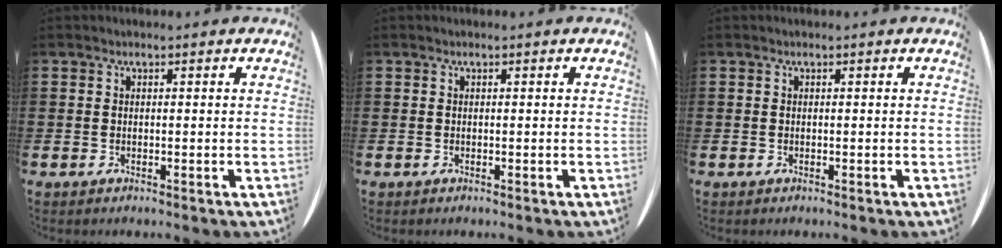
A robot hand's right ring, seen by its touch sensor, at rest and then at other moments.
{"total": 0.0}
{"total": 0.0}